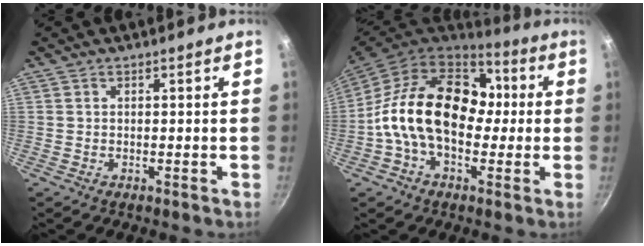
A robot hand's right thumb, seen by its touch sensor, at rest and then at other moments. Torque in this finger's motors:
{"motor_torque": [-0.62, 1.94, 1.53, -0.74, 0.25]}